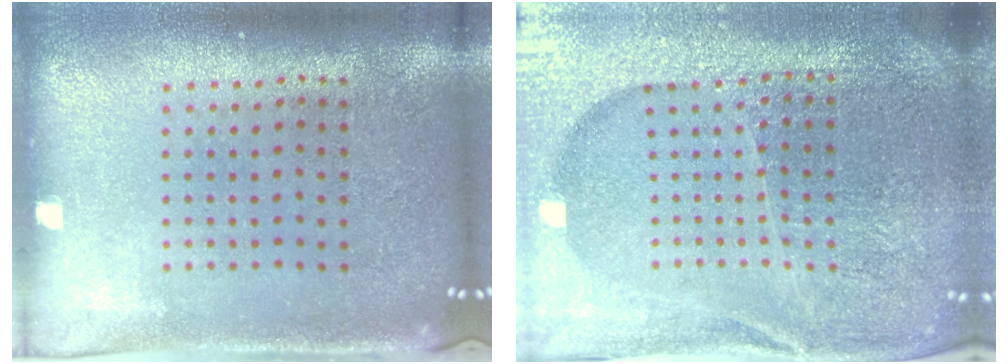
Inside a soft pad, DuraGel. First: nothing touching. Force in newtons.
{"total": 5.6, "press": 5.1, "slide": 2.4}